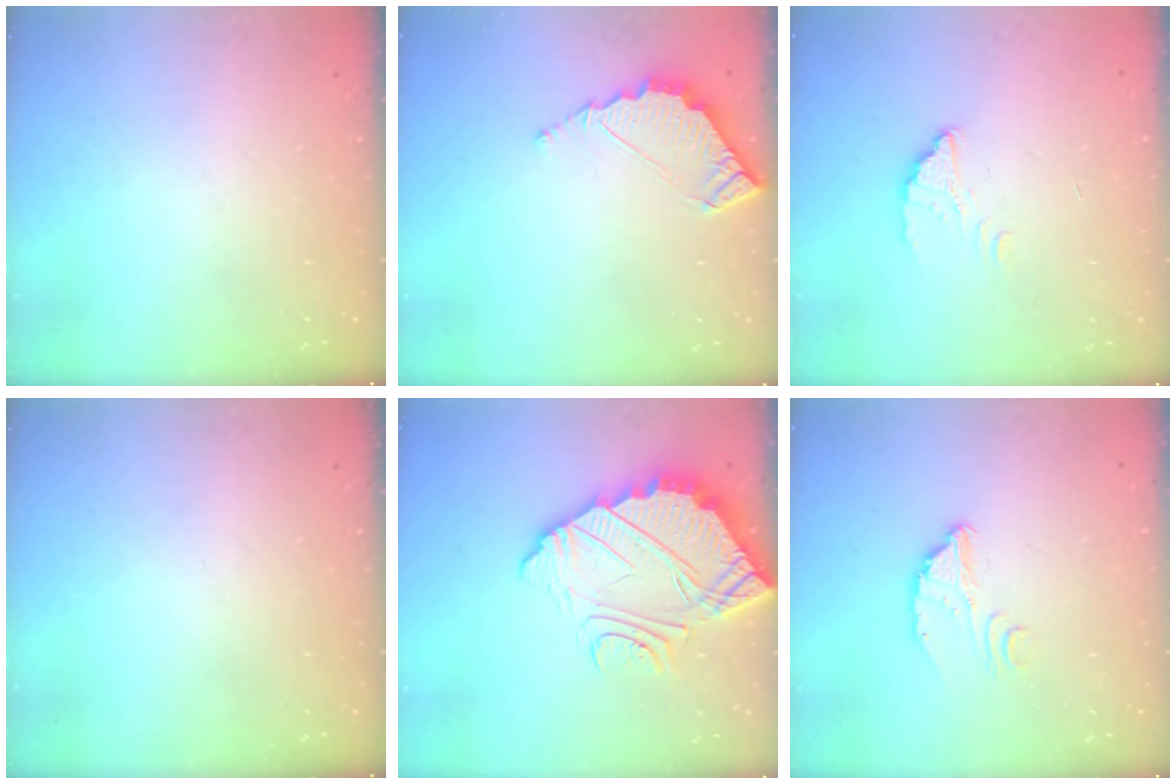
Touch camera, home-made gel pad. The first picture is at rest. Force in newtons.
{"total": 5.3, "press": 5.3, "slide": 0.2}
{"total": 2.6, "press": 2.6, "slide": 0.2}
{"total": 0.0}
{"total": 8.1, "press": 8.1, "slide": 0.7}
{"total": 2.9, "press": 2.9, "slide": 0.2}